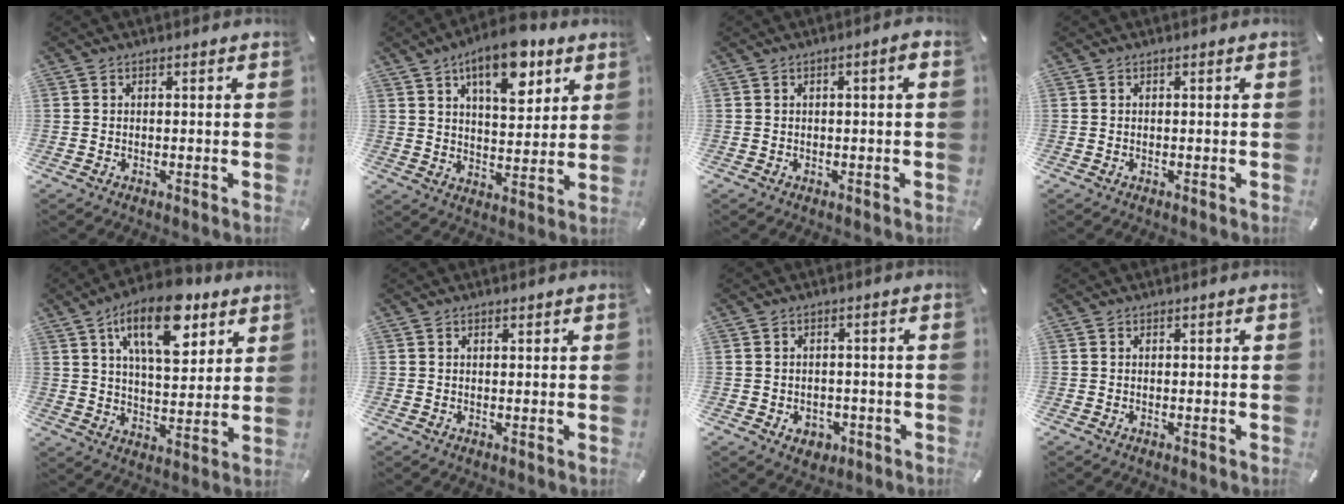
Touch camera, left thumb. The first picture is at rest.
{"total": 13.3, "force": [7.8, 6.3, 8.8], "torque": [-0.122, -0.031, 0.133]}
{"total": 2.2, "force": [0.0, 0.3, 2.2], "torque": [-0.036, 0.002, -0.002]}
{"total": 0.0}
{"total": 16.0, "force": [8.9, 7.6, 10.8], "torque": [-0.166, -0.030, 0.148]}
{"total": 0.6, "force": [0.4, 0.3, 0.3], "torque": [-0.006, 0.000, 0.008]}
{"total": 3.8, "force": [-1.3, 3.2, 1.6], "torque": [-0.010, -0.001, -0.025]}
{"total": 0.0}